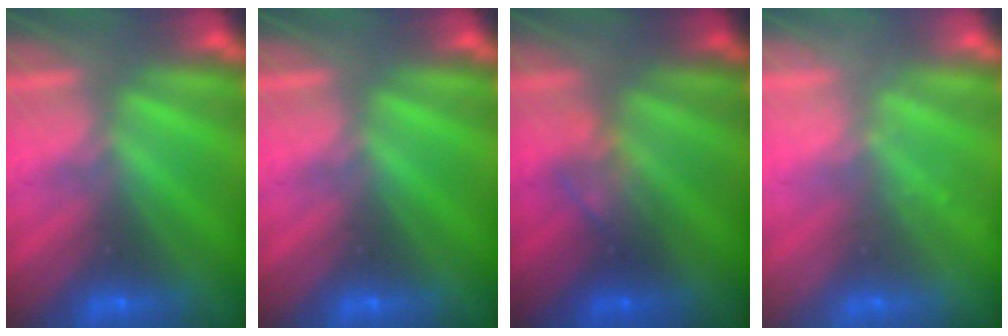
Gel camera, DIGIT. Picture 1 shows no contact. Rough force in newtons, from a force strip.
{"total": 0.0}
{"total": 2.3}
{"total": 2.1}